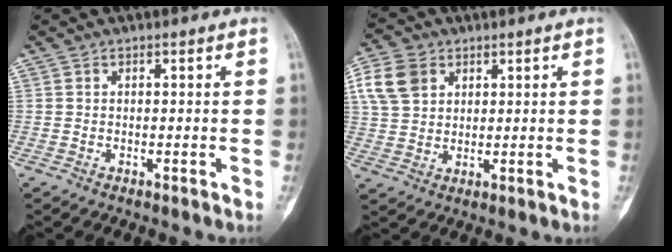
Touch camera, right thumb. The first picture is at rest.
{"total": 8.1, "force": [3.2, 6.1, 4.3], "torque": [-0.077, -0.001, 0.064]}